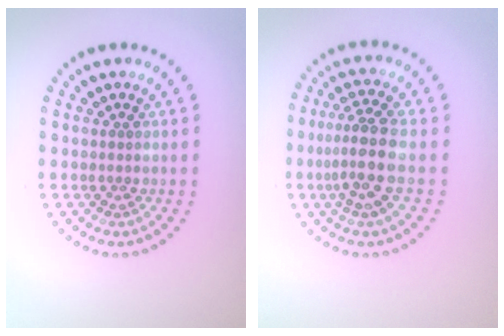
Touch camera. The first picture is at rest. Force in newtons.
{"total": 4.0, "press": 3.6, "slide": 1.9}